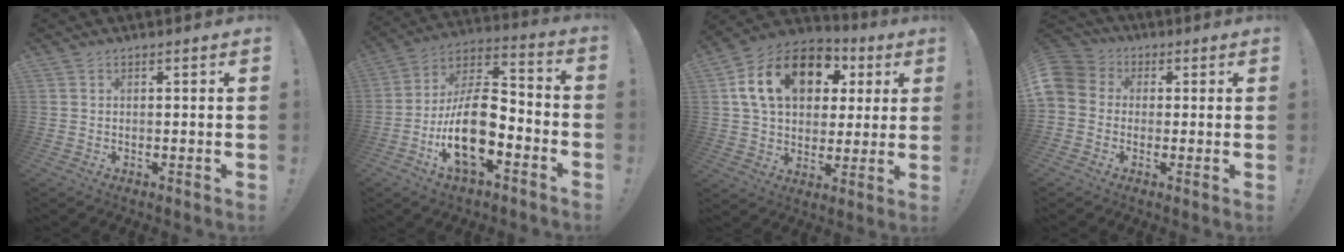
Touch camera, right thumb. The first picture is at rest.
{"total": 18.3, "force": [-6.4, 8.8, 14.8], "torque": [-0.276, 0.024, -0.104]}
{"total": 20.1, "force": [7.2, 13.6, 12.9], "torque": [-0.206, -0.009, 0.132]}
{"total": 6.7, "force": [-0.8, 6.1, 2.7], "torque": [-0.057, 0.018, -0.010]}